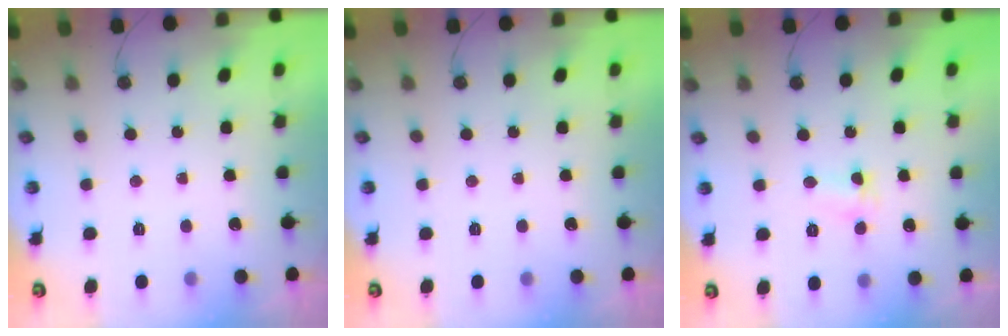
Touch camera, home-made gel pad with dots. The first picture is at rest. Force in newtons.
{"total": 0.0}
{"total": 3.6, "press": 3.5, "slide": 0.7}